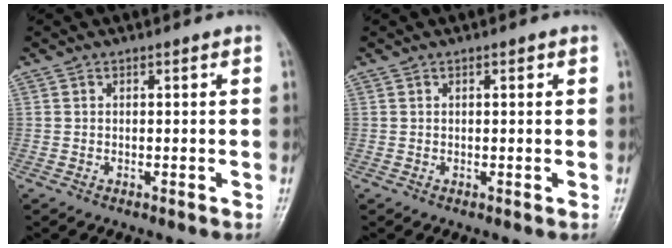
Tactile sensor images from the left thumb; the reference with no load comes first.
{"total": 1.2, "force": [0.4, 0.5, 1.0], "torque": [-0.012, 0.003, 0.003]}